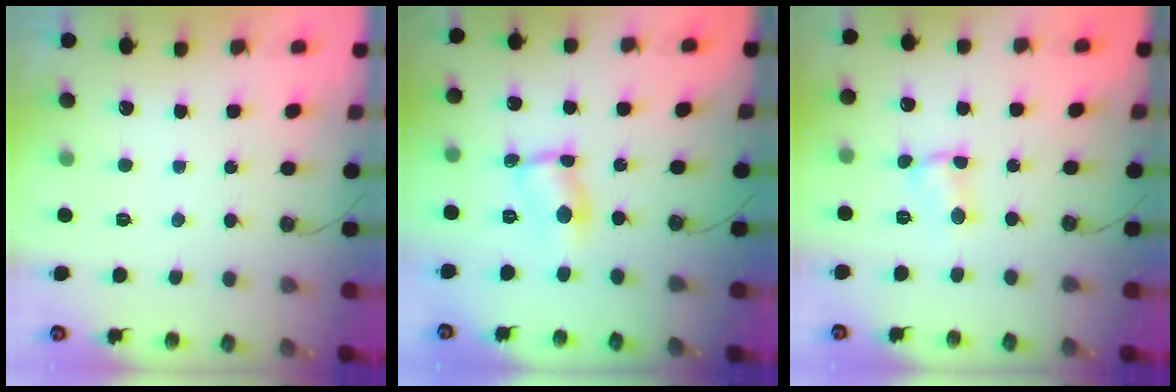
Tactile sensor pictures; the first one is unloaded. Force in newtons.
{"total": 3.8, "press": 3.8, "slide": 0.1}
{"total": 2.7, "press": 2.7, "slide": 0.4}